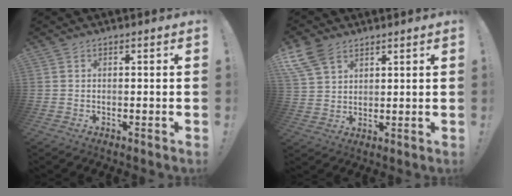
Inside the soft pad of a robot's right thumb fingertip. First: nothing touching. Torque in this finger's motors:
{"motor_torque": [-0.10, 0.18, 0.53, 0.31, 0.02]}